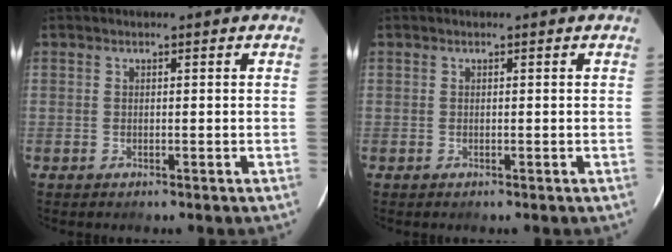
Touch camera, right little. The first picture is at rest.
{"total": 0.0}